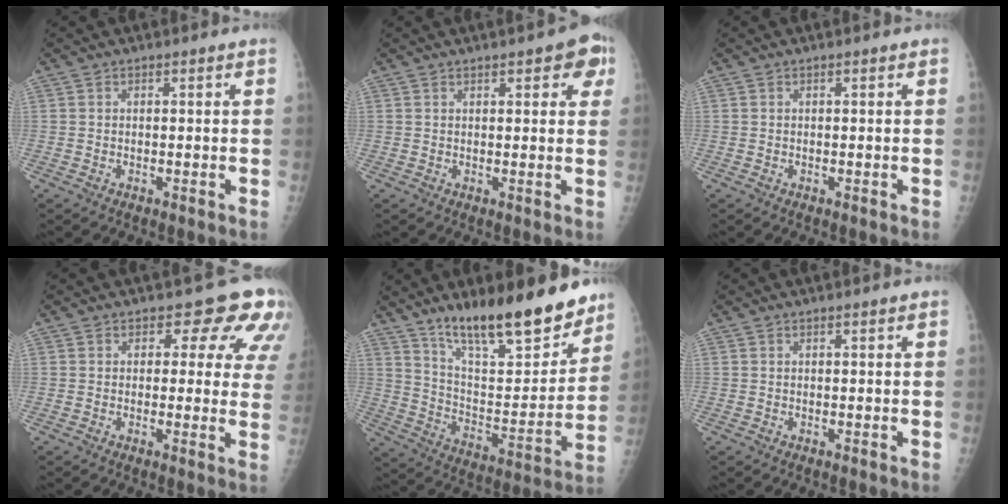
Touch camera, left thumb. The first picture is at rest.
{"total": 6.0, "force": [2.9, 2.2, 4.7], "torque": [-0.033, -0.005, 0.026]}
{"total": 0.0}
{"total": 9.3, "force": [6.2, 5.1, 4.7], "torque": [-0.007, -0.027, 0.049]}
{"total": 22.6, "force": [16.8, 6.7, 13.5], "torque": [-0.169, -0.094, 0.275]}
{"total": 0.6, "force": [0.5, 0.0, 0.4], "torque": [-0.007, 0.000, 0.009]}